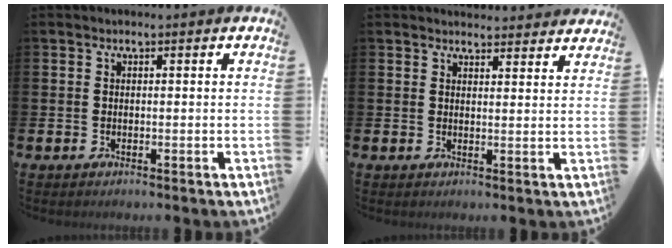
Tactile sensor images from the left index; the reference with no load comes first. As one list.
[{"total": 3.0, "force": [3.0, 0.5, -0.2], "torque": [0.008, -0.022, 0.052]}]